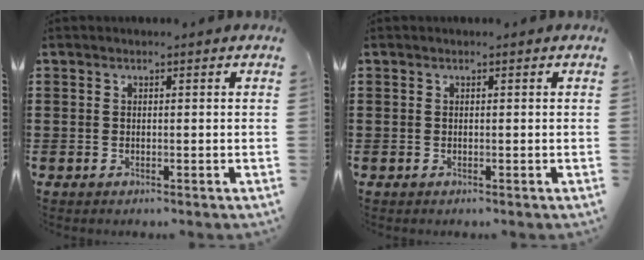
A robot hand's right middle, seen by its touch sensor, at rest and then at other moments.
{"total": 0.0}